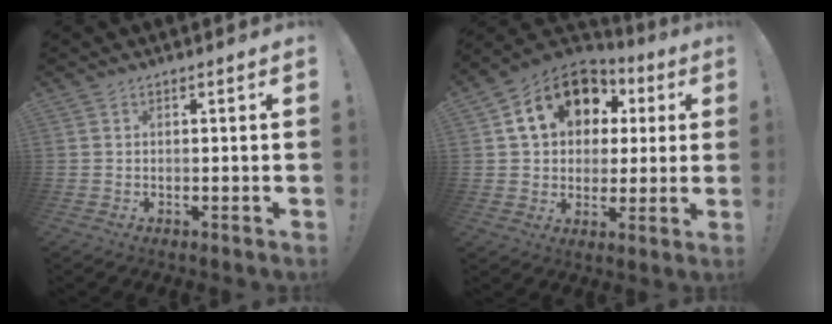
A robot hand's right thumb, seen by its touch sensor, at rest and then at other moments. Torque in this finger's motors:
{"motor_torque": [1.96, 2.58, 1.07, 0.08, 0.08]}